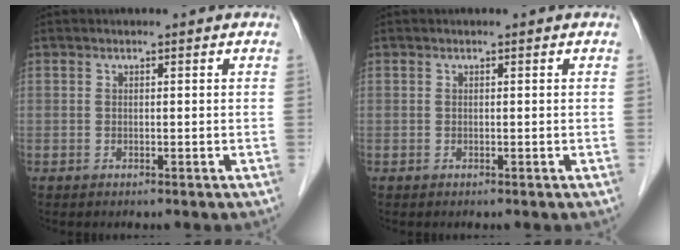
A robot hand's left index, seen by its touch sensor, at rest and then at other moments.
{"total": 0.0}